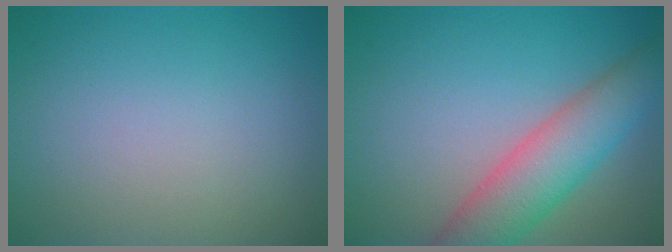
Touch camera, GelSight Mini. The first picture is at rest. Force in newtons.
{"total": 6.4, "press": 6.4, "slide": 0.4}